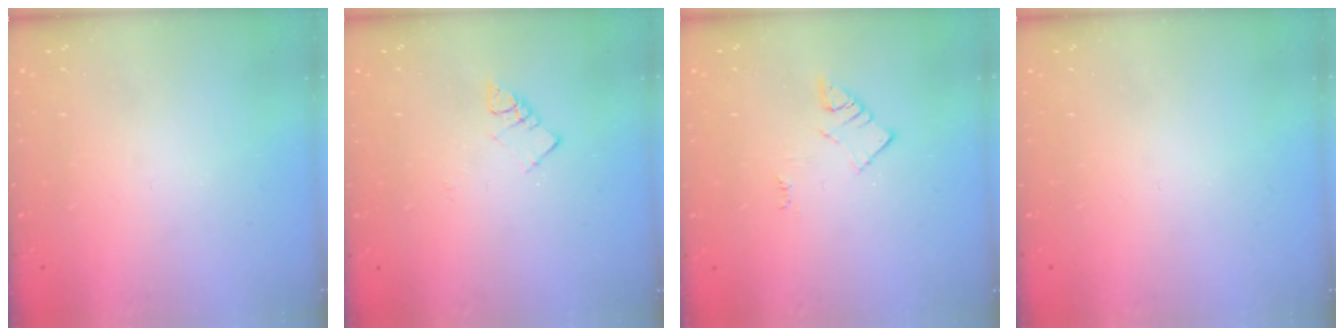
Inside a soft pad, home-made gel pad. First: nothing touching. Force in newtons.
{"total": 3.9, "press": 3.9, "slide": 0.4}
{"total": 2.3, "press": 2.3, "slide": 0.3}
{"total": 0.0}